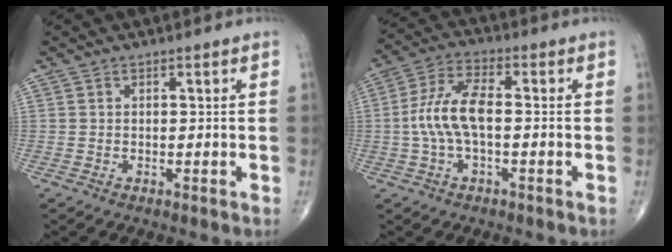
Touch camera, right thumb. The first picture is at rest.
{"total": 9.2, "force": [-0.7, 3.8, 8.4], "torque": [-0.188, 0.027, -0.017]}